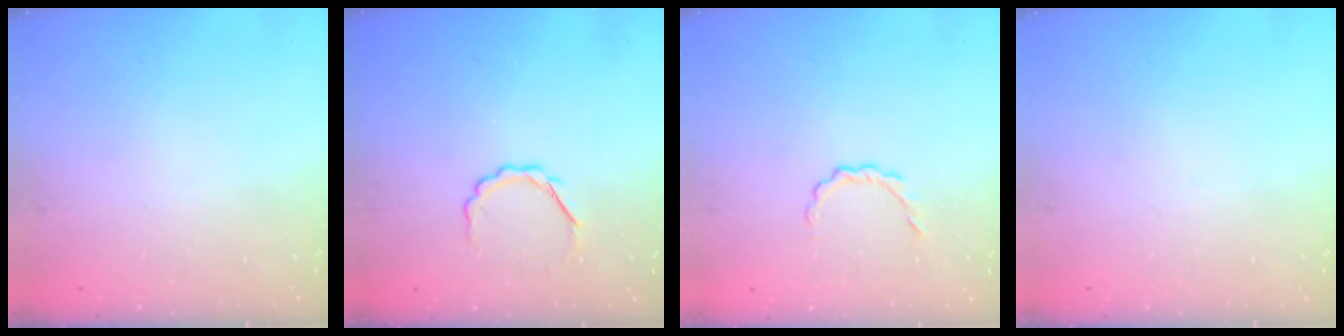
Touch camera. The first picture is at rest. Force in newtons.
{"total": 3.7, "press": 3.5, "slide": 1.1}
{"total": 3.2, "press": 3.0, "slide": 1.0}
{"total": 0.0}